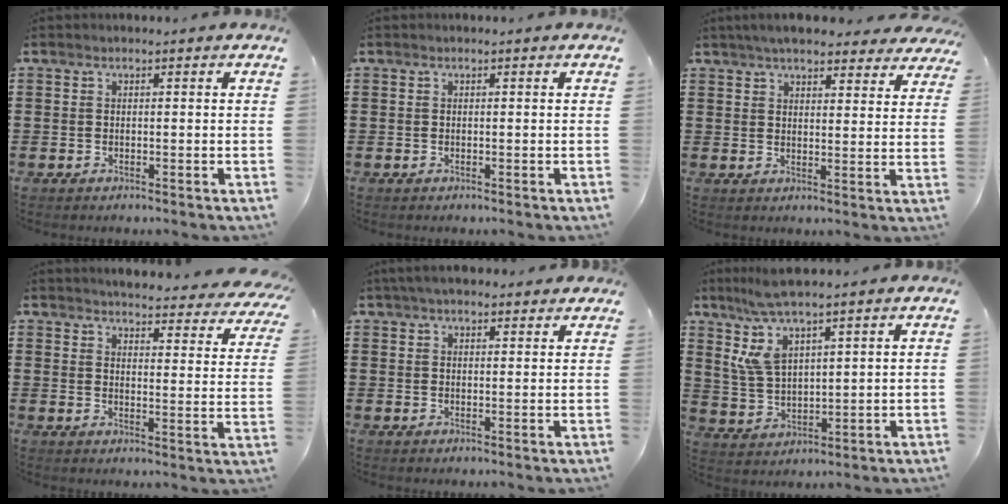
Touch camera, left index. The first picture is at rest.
{"total": 0.0}
{"total": 5.4, "force": [5.0, 0.8, 1.8], "torque": [-0.051, -0.008, 0.092]}
{"total": 4.3, "force": [4.2, -0.2, 1.0], "torque": [-0.023, -0.039, 0.068]}
{"total": 3.5, "force": [3.0, 0.8, 1.5], "torque": [-0.036, 0.002, 0.056]}
{"total": 8.0, "force": [5.1, 2.1, 5.8], "torque": [-0.138, -0.012, 0.087]}